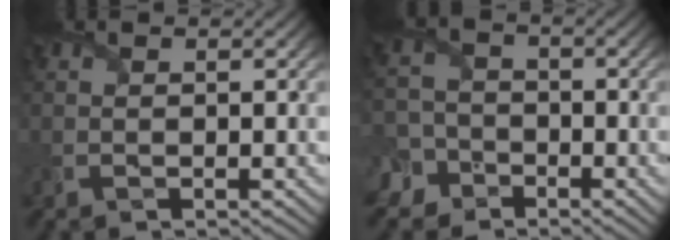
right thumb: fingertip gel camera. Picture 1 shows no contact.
{"total": 6.4, "force": [-3.9, 5.0, 1.4], "torque": [-0.025, -0.016, -0.092]}